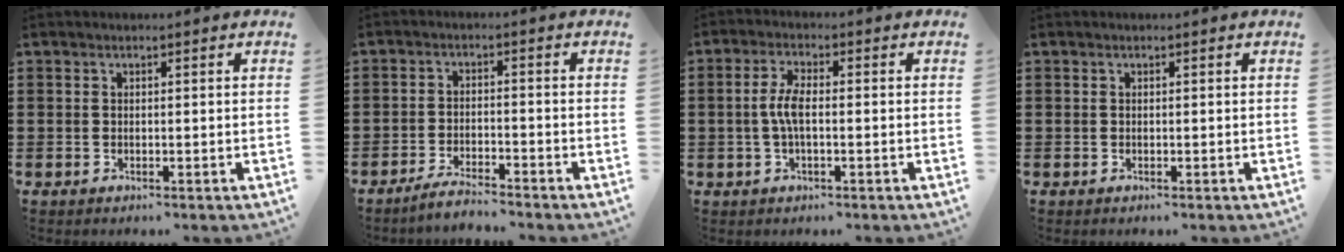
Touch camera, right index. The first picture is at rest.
{"total": 3.3, "force": [-3.1, 0.0, 0.9], "torque": [-0.018, 0.004, -0.063]}
{"total": 5.0, "force": [-0.4, 1.8, 4.6], "torque": [-0.106, -0.002, -0.015]}
{"total": 0.0}